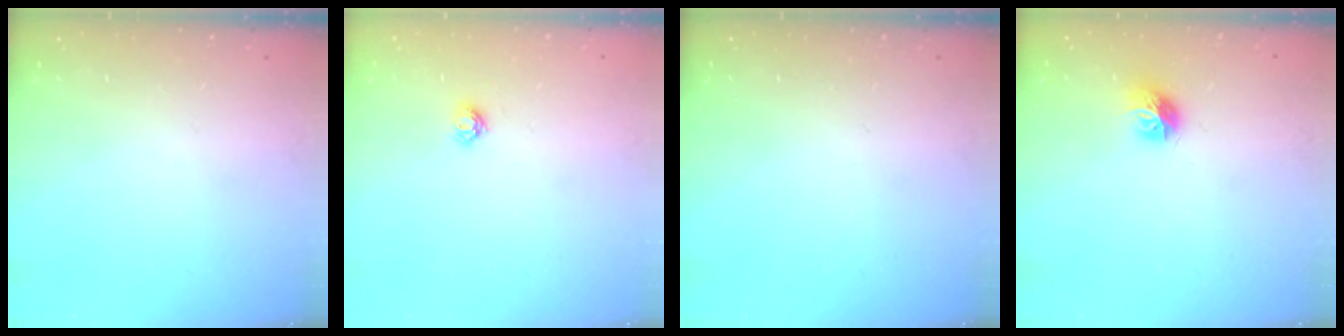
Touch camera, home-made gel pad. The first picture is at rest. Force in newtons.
{"total": 3.5, "press": 3.4, "slide": 0.4}
{"total": 0.0}
{"total": 8.1, "press": 8.1, "slide": 0.2}